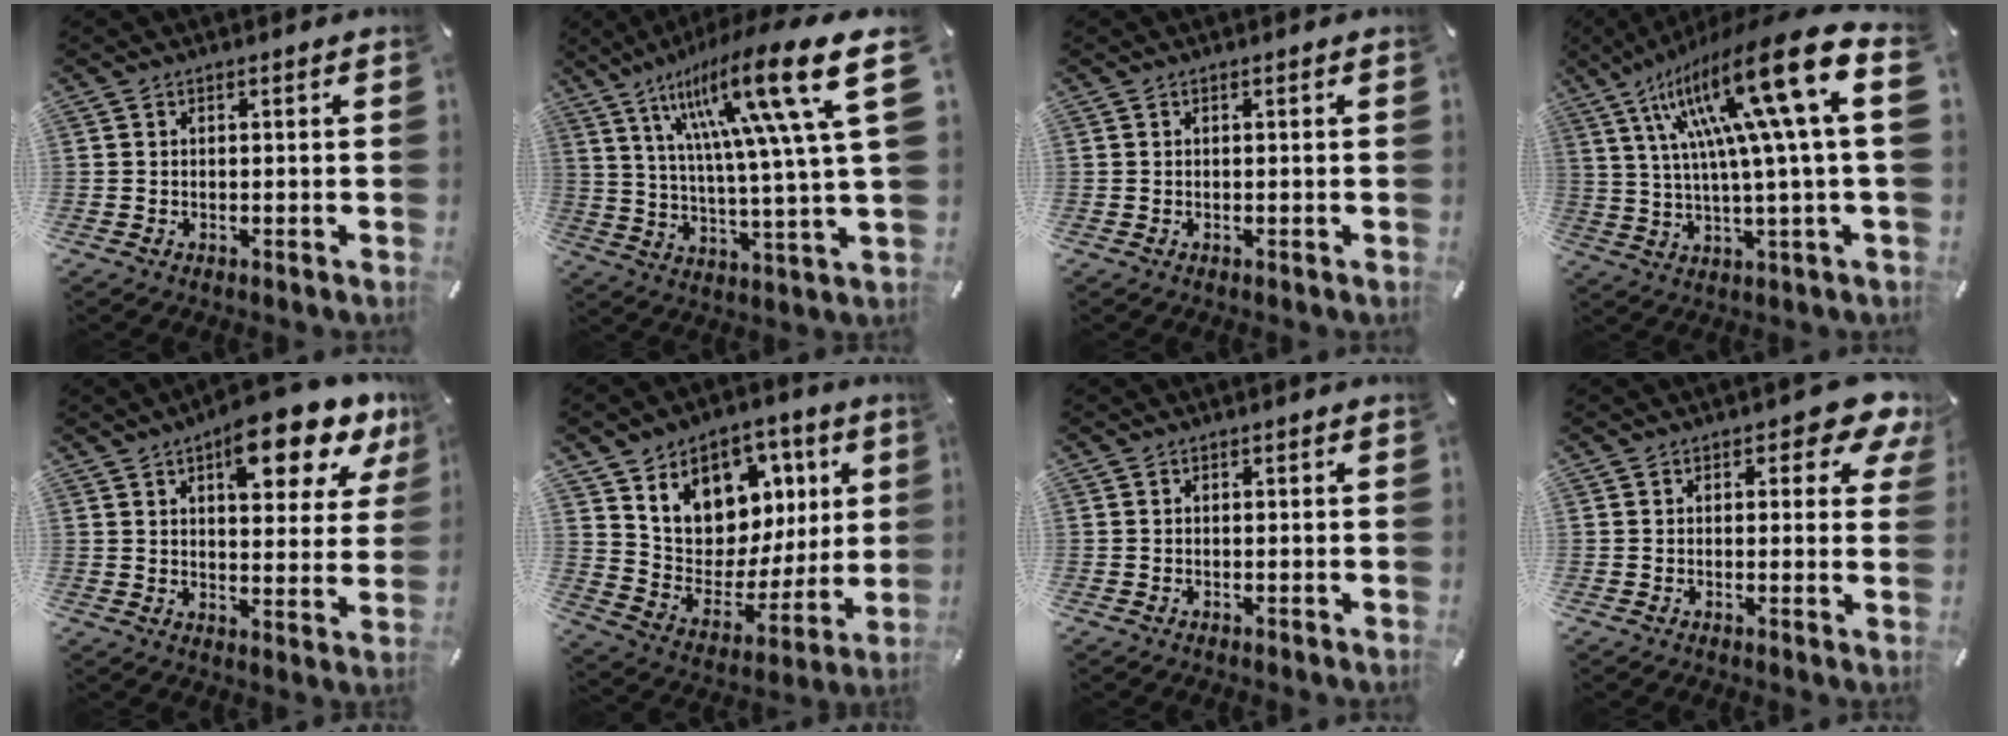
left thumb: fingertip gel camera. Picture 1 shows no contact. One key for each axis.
{"total": 27.8, "fx": 11.7, "fy": 5.0, "fz": 24.6, "tx": -0.408, "ty": -0.061, "tz": 0.175}
{"total": 0.0}
{"total": 24.3, "fx": 8.5, "fy": 2.7, "fz": 22.6, "tx": -0.410, "ty": -0.065, "tz": 0.117}
{"total": 14.2, "fx": 9.2, "fy": 5.6, "fz": 9.3, "tx": -0.113, "ty": -0.056, "tz": 0.151}
{"total": 12.1, "fx": 6.7, "fy": 9.4, "fz": 3.4, "tx": -0.050, "ty": -0.074, "tz": 0.120}
{"total": 0.0}
{"total": 6.6, "fx": 3.6, "fy": 3.1, "fz": 4.6, "tx": -0.052, "ty": -0.016, "tz": 0.054}